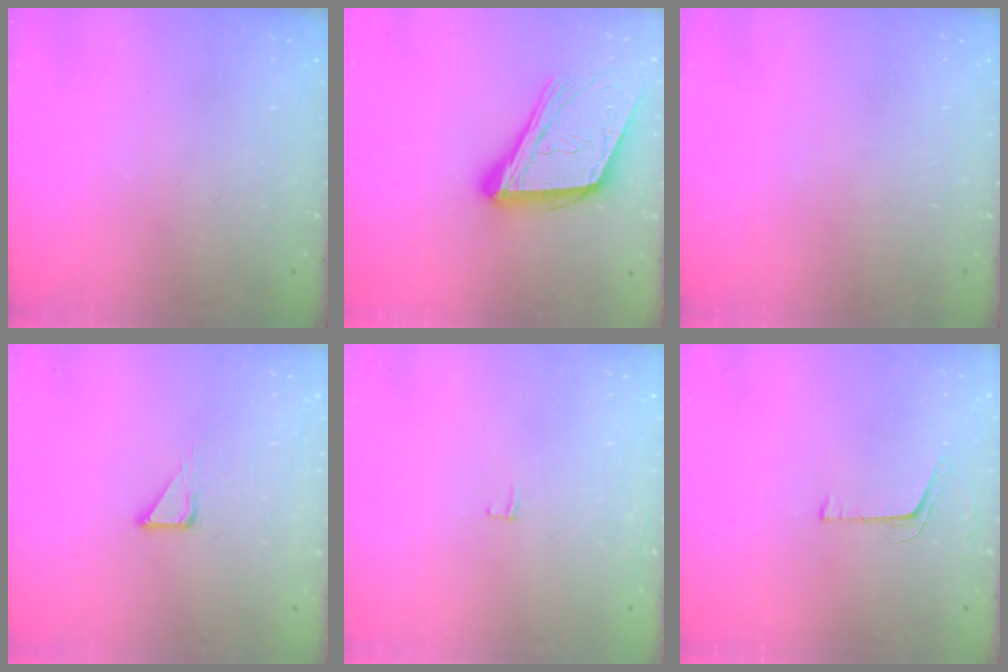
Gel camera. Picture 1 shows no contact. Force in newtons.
{"total": 18.8, "press": 18.4, "slide": 4.2}
{"total": 0.0}
{"total": 3.5, "press": 3.5, "slide": 0.2}
{"total": 3.4, "press": 3.3, "slide": 0.3}
{"total": 4.2, "press": 3.5, "slide": 2.3}